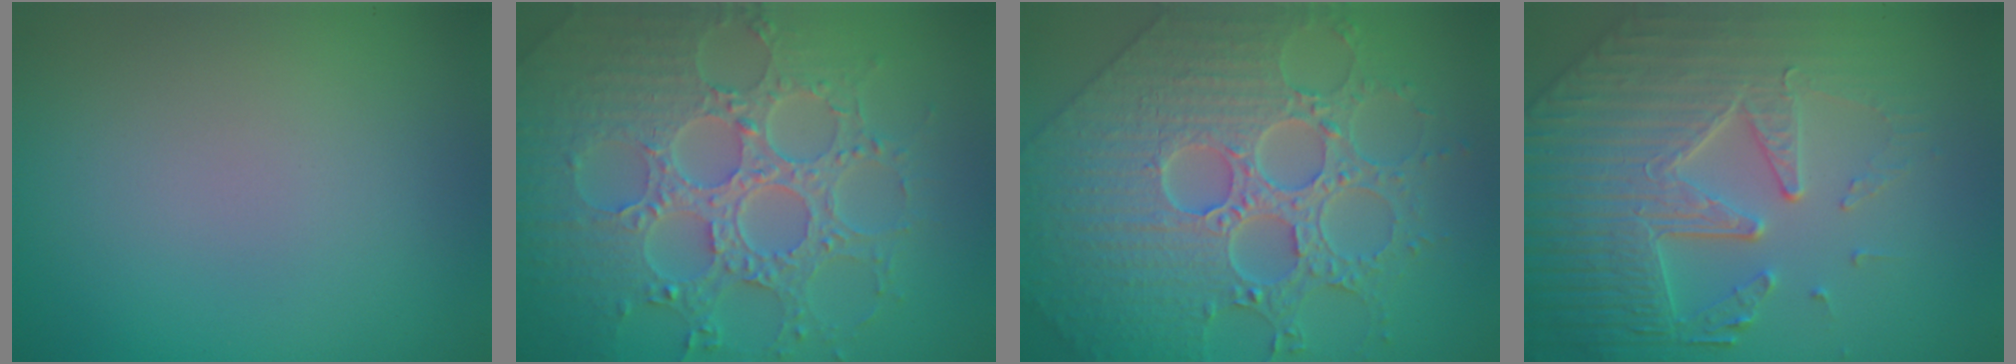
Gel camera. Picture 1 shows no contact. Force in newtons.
{"total": 8.5, "press": 6.2, "slide": 5.9}
{"total": 9.4, "press": 7.1, "slide": 6.1}
{"total": 7.4, "press": 5.8, "slide": 4.6}